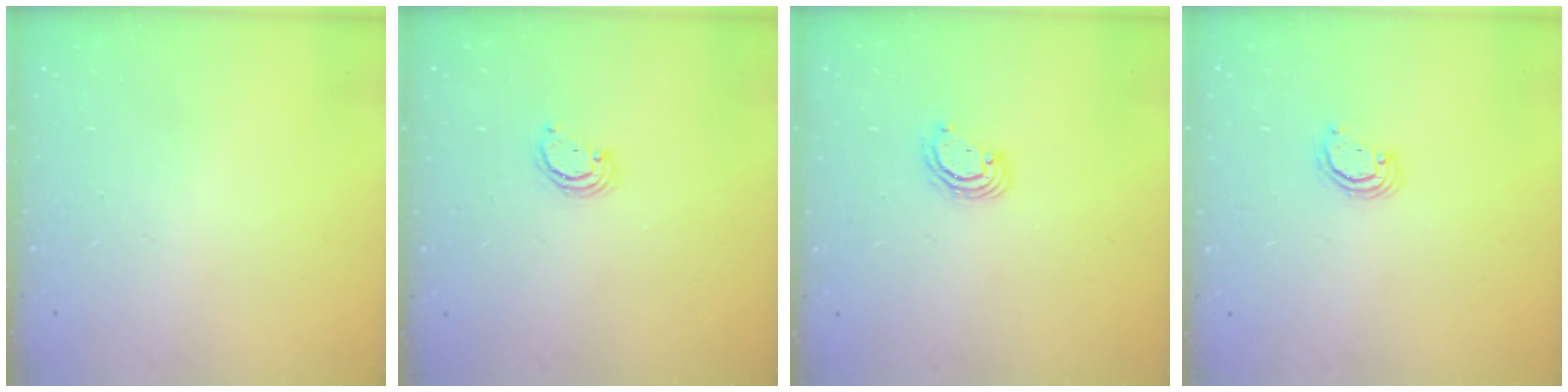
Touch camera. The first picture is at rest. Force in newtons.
{"total": 2.6, "press": 2.6, "slide": 0.3}
{"total": 3.8, "press": 3.8, "slide": 0.2}
{"total": 2.4, "press": 2.4, "slide": 0.3}